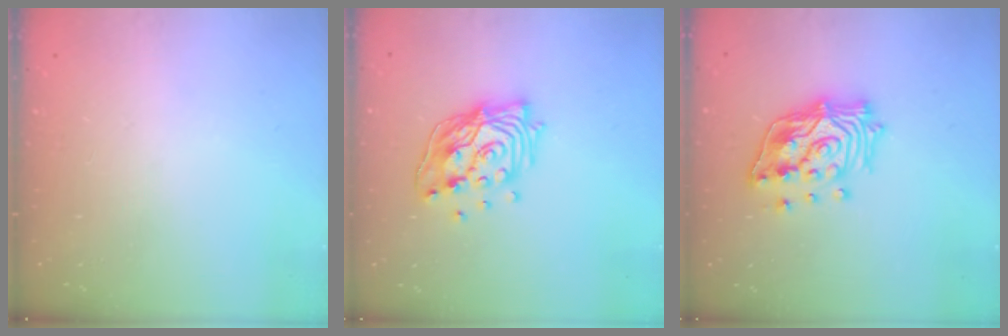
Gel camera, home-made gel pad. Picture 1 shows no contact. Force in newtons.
{"total": 16.5, "press": 16.1, "slide": 3.6}
{"total": 17.6, "press": 17.4, "slide": 2.6}